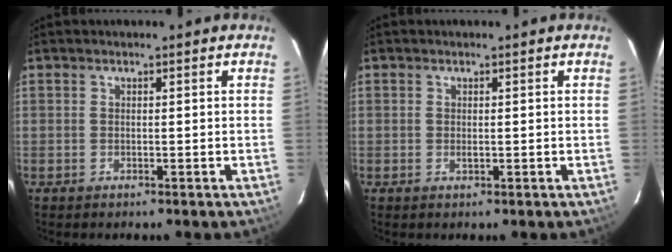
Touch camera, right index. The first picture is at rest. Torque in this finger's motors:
{"motor_torque": [0.43, 0.21, 0.18, 0.03]}